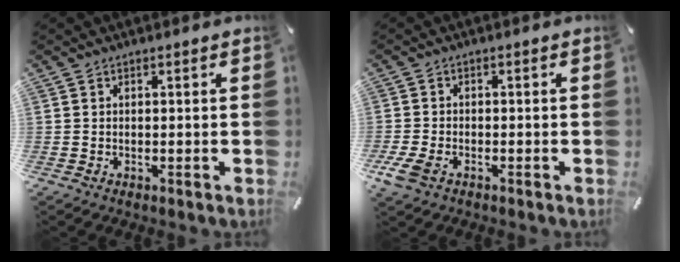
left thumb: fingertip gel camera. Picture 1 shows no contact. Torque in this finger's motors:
{"motor_torque": [0.17, 0.88, 0.50, 0.38, 0.15]}